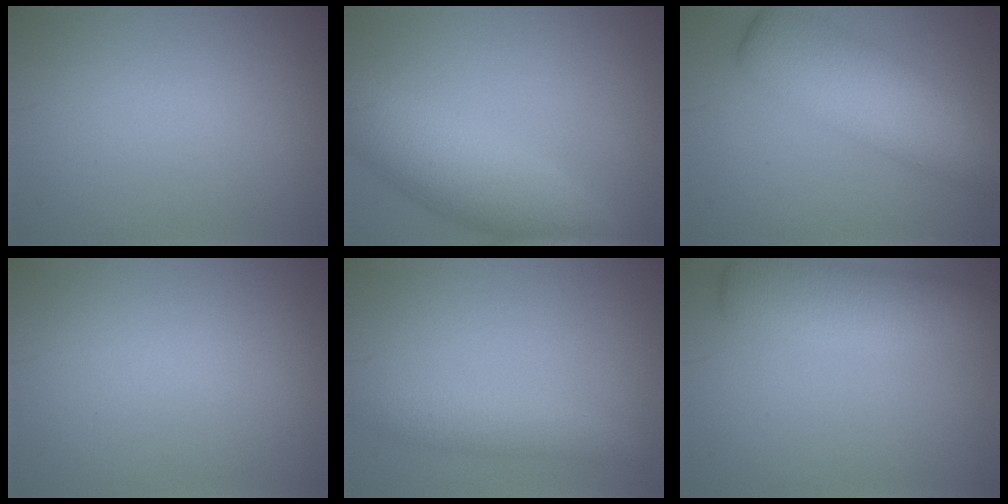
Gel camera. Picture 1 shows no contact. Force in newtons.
{"total": 7.4, "press": 7.4, "slide": 0.2}
{"total": 7.7, "press": 7.7, "slide": 0.3}
{"total": 0.0}
{"total": 2.6, "press": 2.6, "slide": 0.0}
{"total": 5.6, "press": 5.5, "slide": 0.3}